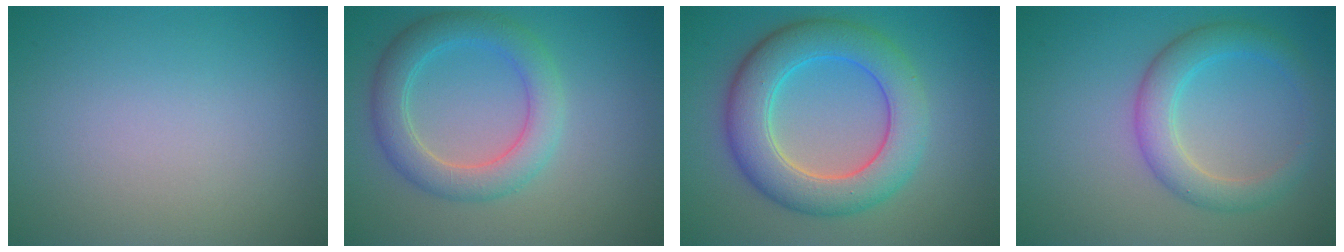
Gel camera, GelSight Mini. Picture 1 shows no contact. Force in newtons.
{"total": 4.5, "press": 4.4, "slide": 0.4}
{"total": 7.4, "press": 7.4, "slide": 0.0}
{"total": 3.8, "press": 3.8, "slide": 0.1}